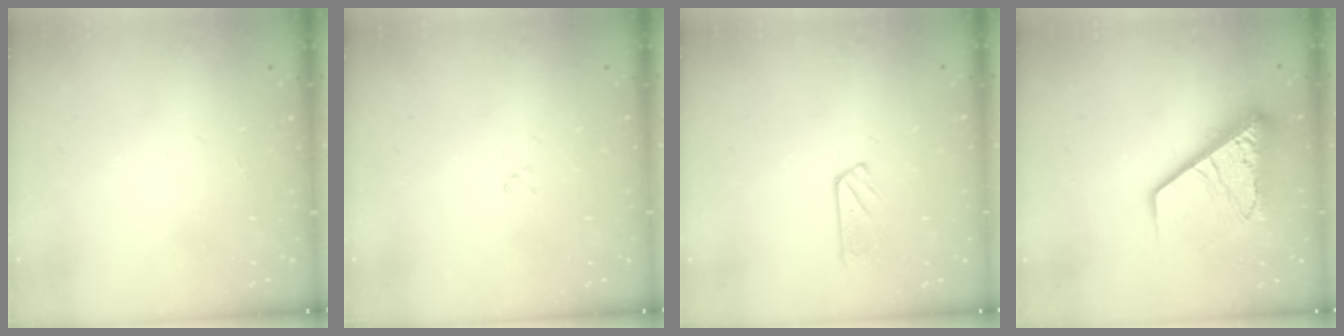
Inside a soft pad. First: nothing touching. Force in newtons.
{"total": 1.9, "press": 1.9, "slide": 0.2}
{"total": 3.5, "press": 3.4, "slide": 0.4}
{"total": 16.9, "press": 16.8, "slide": 2.1}